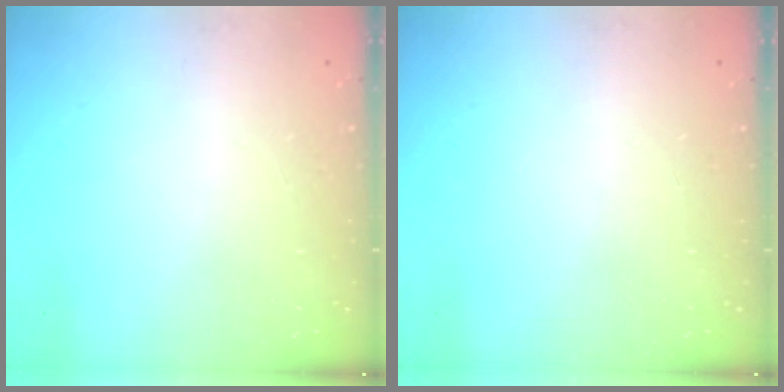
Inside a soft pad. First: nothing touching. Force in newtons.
{"total": 0.0}